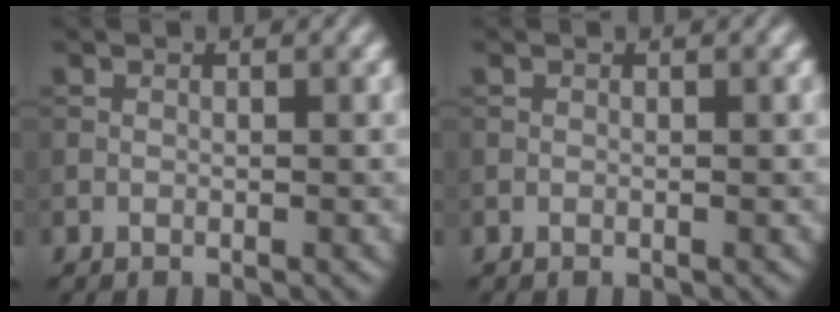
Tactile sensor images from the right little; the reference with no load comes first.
{"total": 0.0}